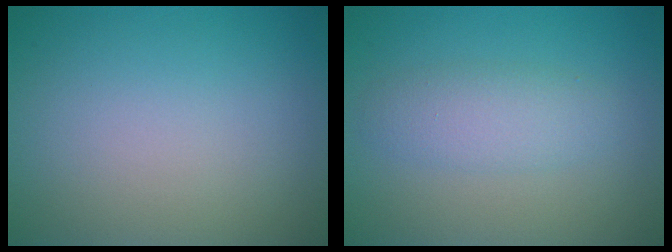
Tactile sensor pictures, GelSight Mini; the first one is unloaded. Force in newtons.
{"total": 2.9, "press": 2.9, "slide": 0.1}